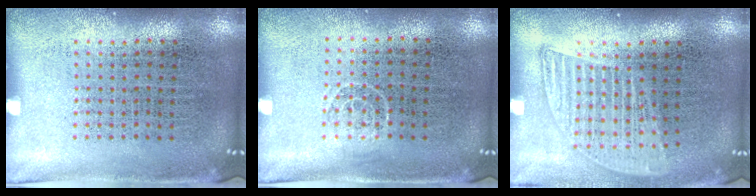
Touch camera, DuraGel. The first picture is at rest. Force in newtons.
{"total": 0.7, "press": 0.4, "slide": 0.5}
{"total": 1.2, "press": 1.1, "slide": 0.5}